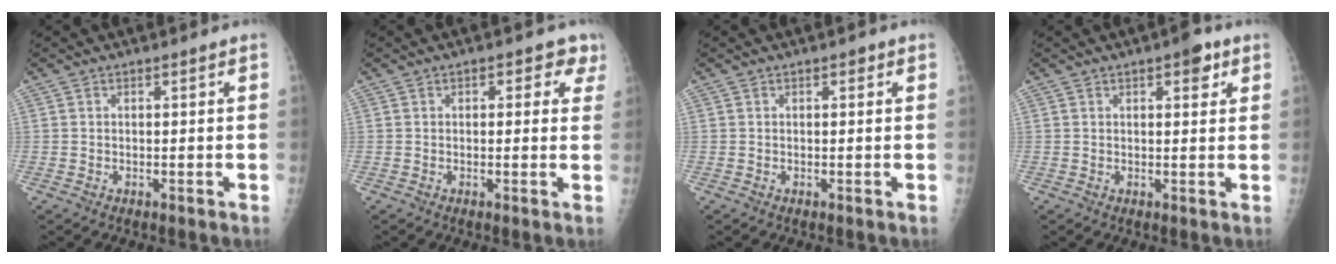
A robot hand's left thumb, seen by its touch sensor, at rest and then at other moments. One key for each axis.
{"total": 4.4, "fx": 2.0, "fy": 2.7, "fz": 2.8, "tx": 0.006, "ty": -0.002, "tz": 0.012}
{"total": 0.6, "fx": 0.3, "fy": 0.4, "fz": 0.4, "tx": 0.000, "ty": 0.000, "tz": 0.001}
{"total": 3.5, "fx": 1.9, "fy": 1.5, "fz": 2.6, "tx": -0.020, "ty": -0.005, "tz": 0.020}